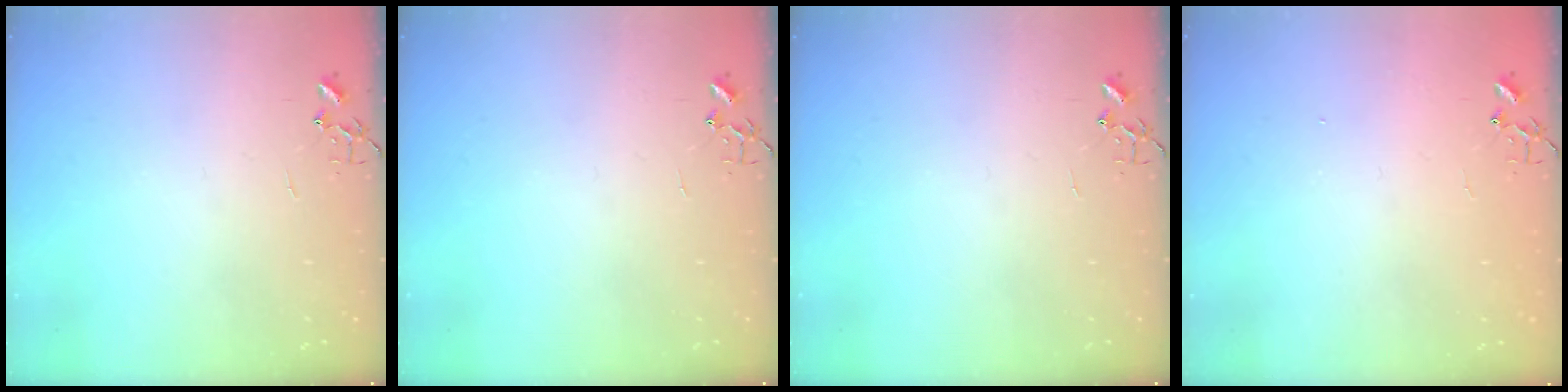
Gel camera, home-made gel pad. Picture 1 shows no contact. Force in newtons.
{"total": 0.0}
{"total": 0.0}
{"total": 1.1, "press": 1.1, "slide": 0.1}